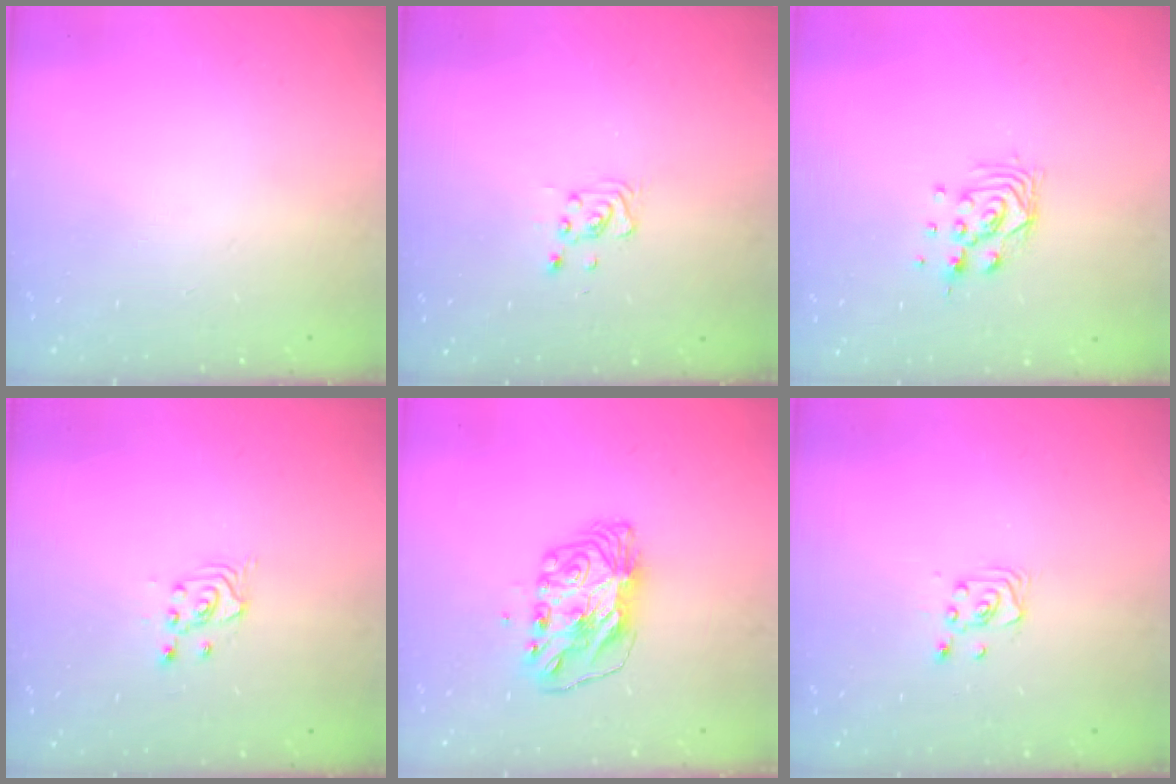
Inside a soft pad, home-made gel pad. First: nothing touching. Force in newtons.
{"total": 4.4, "press": 4.2, "slide": 1.1}
{"total": 7.9, "press": 7.8, "slide": 0.6}
{"total": 2.7, "press": 2.7, "slide": 0.3}
{"total": 8.4, "press": 8.4, "slide": 0.8}
{"total": 2.6, "press": 2.6, "slide": 0.2}